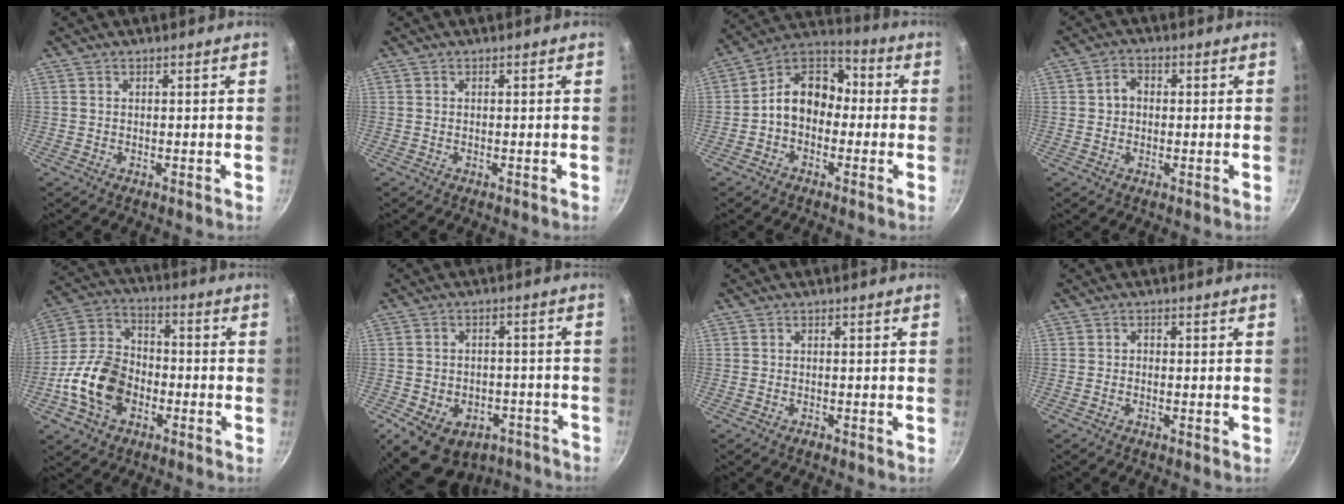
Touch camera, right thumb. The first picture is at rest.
{"total": 0.0}
{"total": 11.7, "force": [-1.4, 8.8, 7.5], "torque": [-0.081, 0.049, -0.050]}
{"total": 3.4, "force": [0.1, 2.8, 1.9], "torque": [-0.019, 0.009, -0.005]}
{"total": 15.2, "force": [-4.9, 10.7, 9.6], "torque": [-0.159, 0.037, -0.106]}
{"total": 15.5, "force": [-8.4, 10.6, 7.6], "torque": [-0.094, 0.043, -0.101]}
{"total": 0.9, "force": [-0.7, 0.5, 0.4], "torque": [-0.011, 0.005, -0.013]}
{"total": 0.9, "force": [-0.6, 0.6, 0.4], "torque": [-0.010, 0.007, -0.017]}